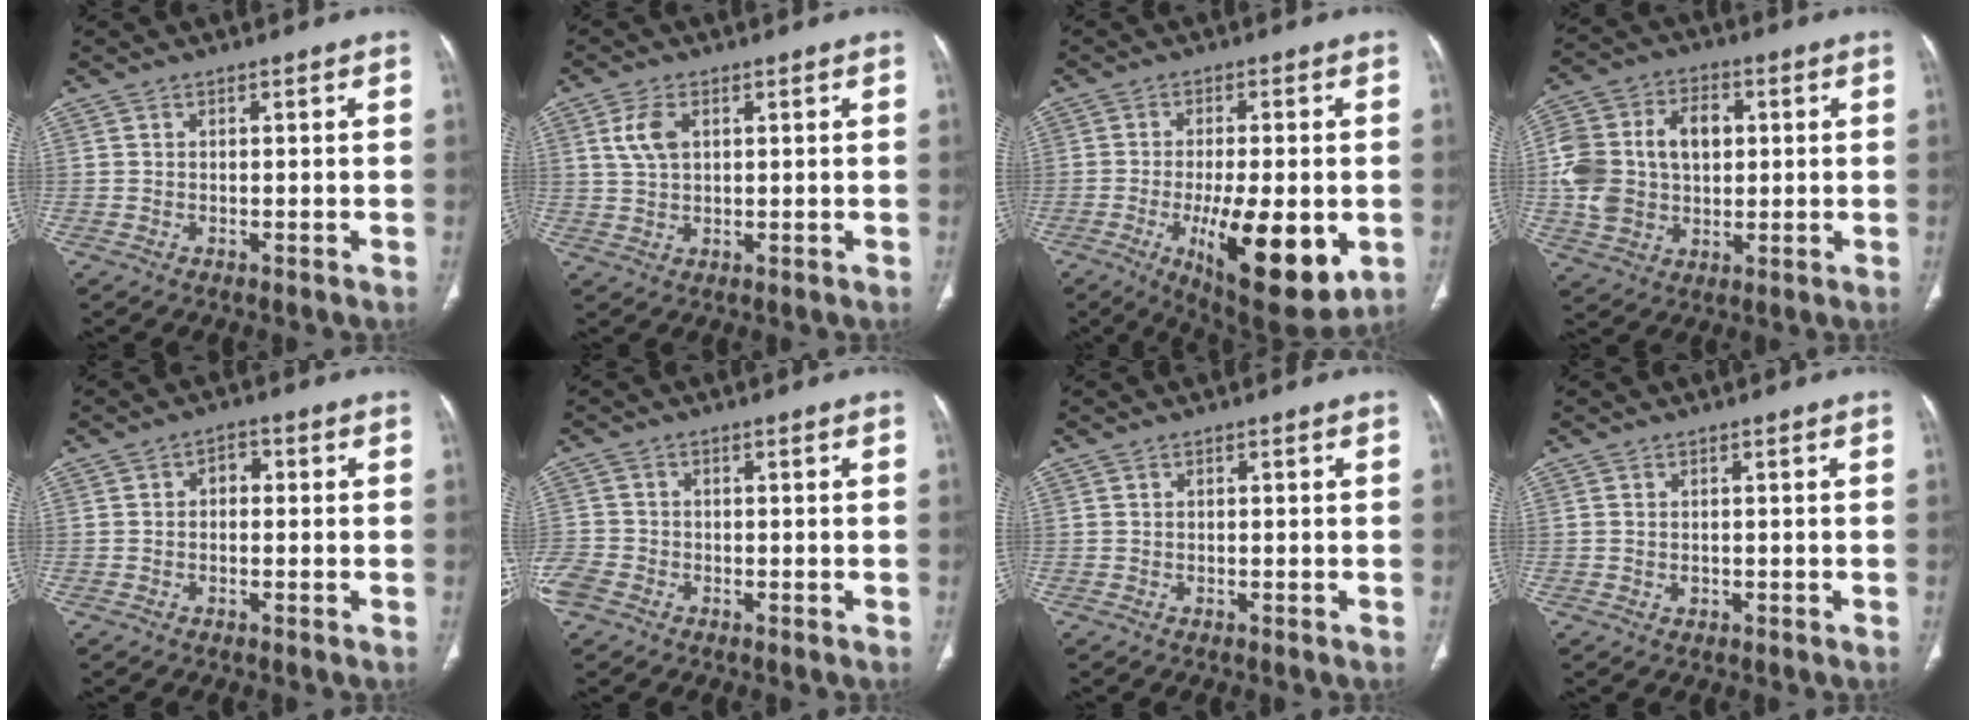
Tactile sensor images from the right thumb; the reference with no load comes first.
{"total": 5.0, "force": [1.7, 2.9, 3.7], "torque": [-0.079, 0.001, 0.035]}
{"total": 18.0, "force": [-4.7, 6.3, 16.2], "torque": [-0.226, -0.019, -0.056]}
{"total": 16.7, "force": [1.6, 12.0, 11.5], "torque": [-0.210, 0.018, 0.030]}
{"total": 2.5, "force": [-0.1, 1.8, 1.7], "torque": [-0.014, 0.010, -0.009]}
{"total": 5.0, "force": [-2.8, 3.5, 2.3], "torque": [-0.062, 0.008, -0.056]}
{"total": 0.0}
{"total": 0.9, "force": [-0.2, 0.7, 0.5], "torque": [-0.006, 0.000, -0.001]}